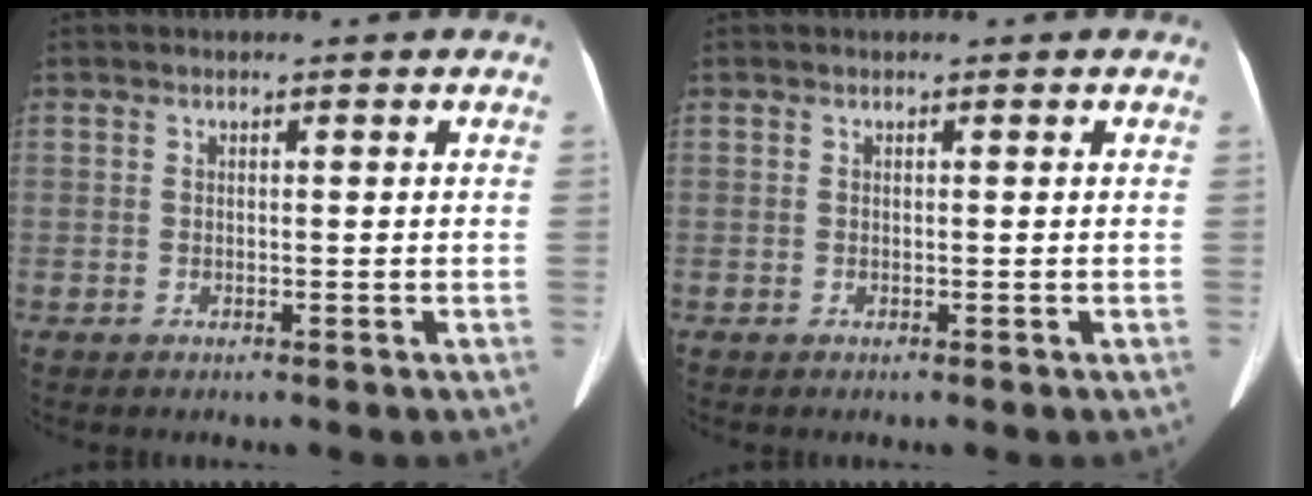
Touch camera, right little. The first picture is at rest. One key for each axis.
{"total": 0.0}